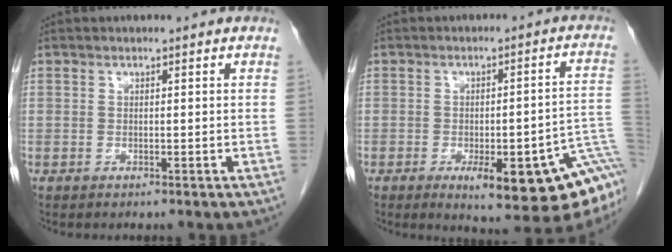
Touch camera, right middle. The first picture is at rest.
{"total": 17.3, "force": [-8.0, 3.6, 14.9], "torque": [-0.110, 0.009, -0.093]}